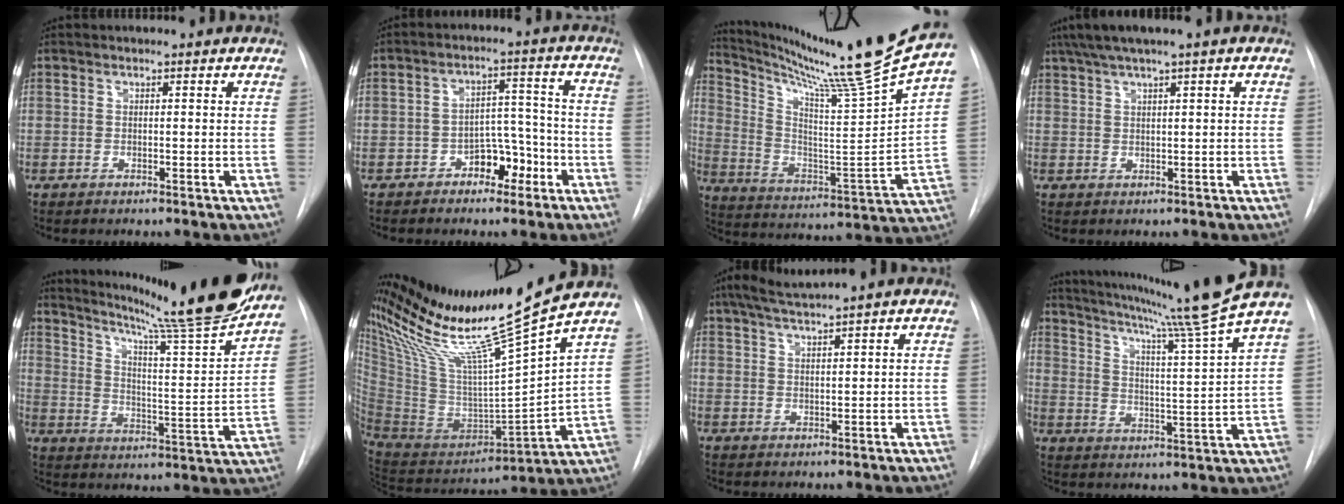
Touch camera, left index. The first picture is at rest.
{"total": 5.8, "force": [-3.4, 3.3, 3.3], "torque": [-0.041, 0.027, -0.053]}
{"total": 24.3, "force": [20.5, -3.5, 12.6], "torque": [-0.213, -0.085, 0.308]}
{"total": 5.3, "force": [3.2, 0.0, 4.2], "torque": [-0.083, 0.029, 0.062]}
{"total": 23.6, "force": [20.3, -1.4, 11.9], "torque": [-0.189, -0.064, 0.286]}
{"total": 23.8, "force": [19.0, -2.7, 14.2], "torque": [-0.249, -0.058, 0.338]}
{"total": 4.2, "force": [3.2, -0.3, 2.6], "torque": [-0.050, 0.012, 0.063]}
{"total": 16.7, "force": [13.8, -3.7, 8.7], "torque": [-0.143, -0.052, 0.195]}